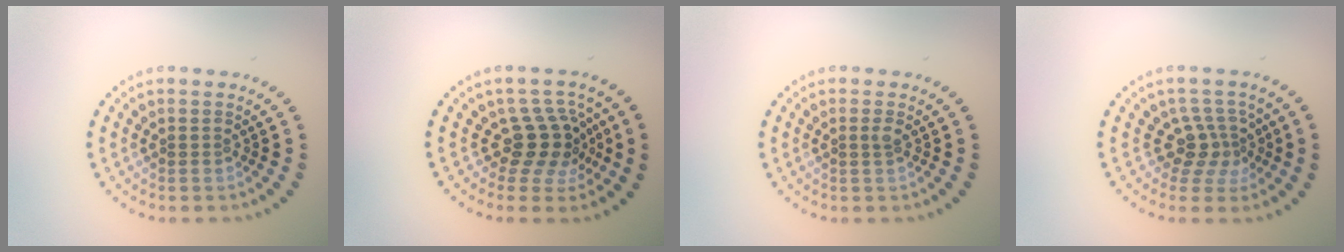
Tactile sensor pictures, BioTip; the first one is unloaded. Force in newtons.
{"total": 3.8, "press": 3.0, "slide": 2.4}
{"total": 0.8, "press": 0.6, "slide": 0.5}
{"total": 2.8, "press": 2.1, "slide": 1.9}